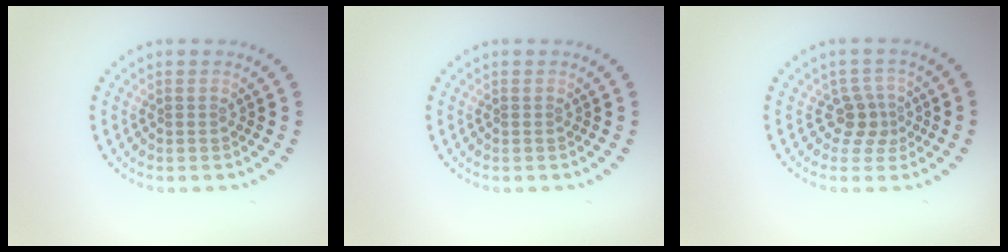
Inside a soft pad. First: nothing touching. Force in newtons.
{"total": 0.0}
{"total": 2.5, "press": 1.7, "slide": 1.8}